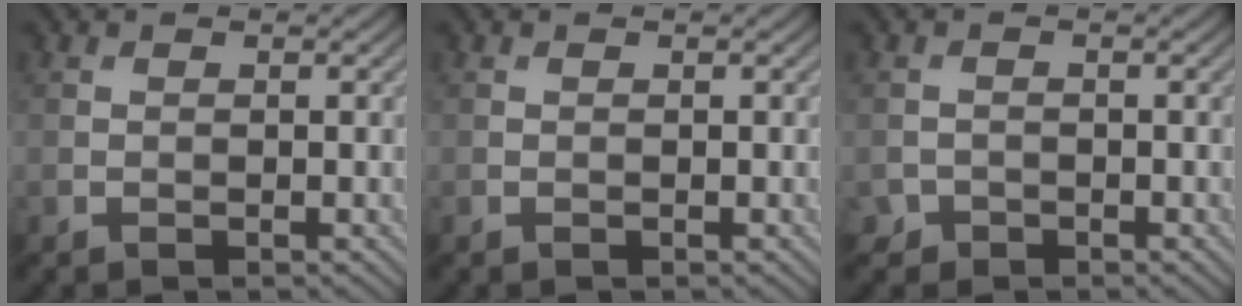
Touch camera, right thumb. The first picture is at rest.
{"total": 0.0}
{"total": 1.4, "force": [-1.0, 0.9, 0.1], "torque": [0.004, -0.001, -0.024]}